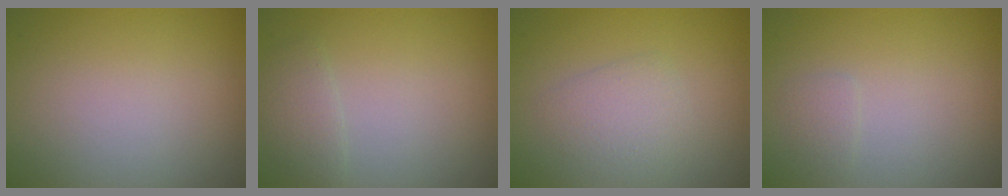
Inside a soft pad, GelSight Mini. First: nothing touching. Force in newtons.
{"total": 1.5, "press": 1.5, "slide": 0.1}
{"total": 2.1, "press": 2.1, "slide": 0.2}
{"total": 0.7, "press": 0.7, "slide": 0.0}